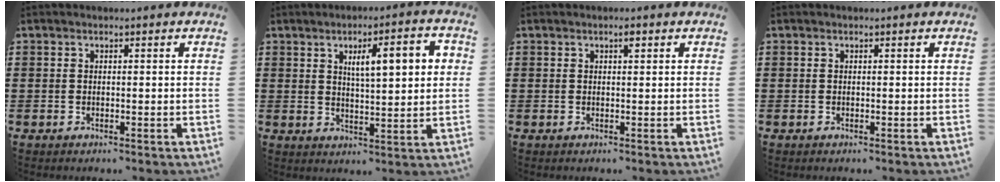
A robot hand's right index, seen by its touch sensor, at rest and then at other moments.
{"total": 7.2, "force": [2.3, 2.0, 6.6], "torque": [-0.105, -0.002, 0.030]}
{"total": 1.4, "force": [0.7, 0.4, 1.1], "torque": [-0.014, 0.002, 0.009]}
{"total": 0.0}